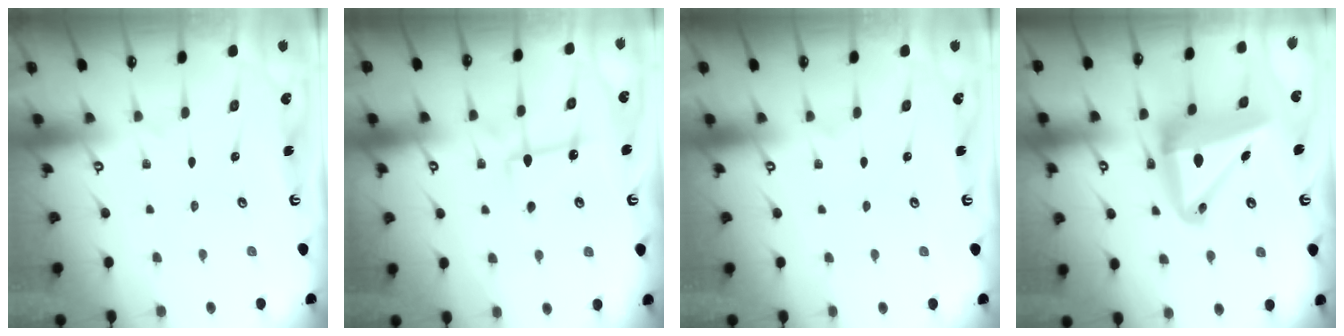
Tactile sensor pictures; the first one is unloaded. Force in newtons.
{"total": 6.5, "press": 6.4, "slide": 0.6}
{"total": 0.0}
{"total": 15.7, "press": 15.4, "slide": 3.0}